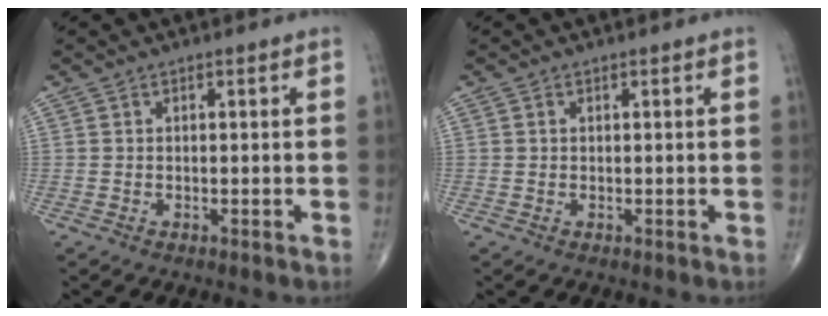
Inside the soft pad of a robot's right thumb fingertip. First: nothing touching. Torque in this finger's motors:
{"motor_torque": [-0.13, -0.07, -0.23, -0.06, -0.06]}